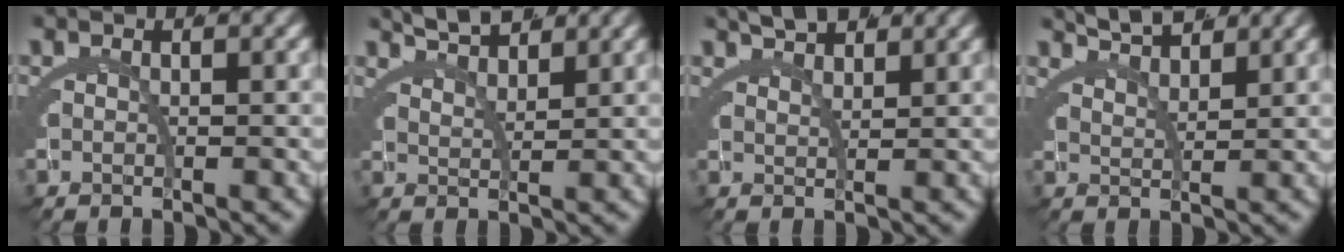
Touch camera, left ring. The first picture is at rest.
{"total": 4.1, "force": [3.9, -1.1, 0.8], "torque": [-0.001, 0.008, 0.070]}
{"total": 3.2, "force": [3.0, -0.8, 0.3], "torque": [0.004, 0.007, 0.055]}
{"total": 4.3, "force": [4.1, -1.1, 0.8], "torque": [0.000, 0.009, 0.072]}